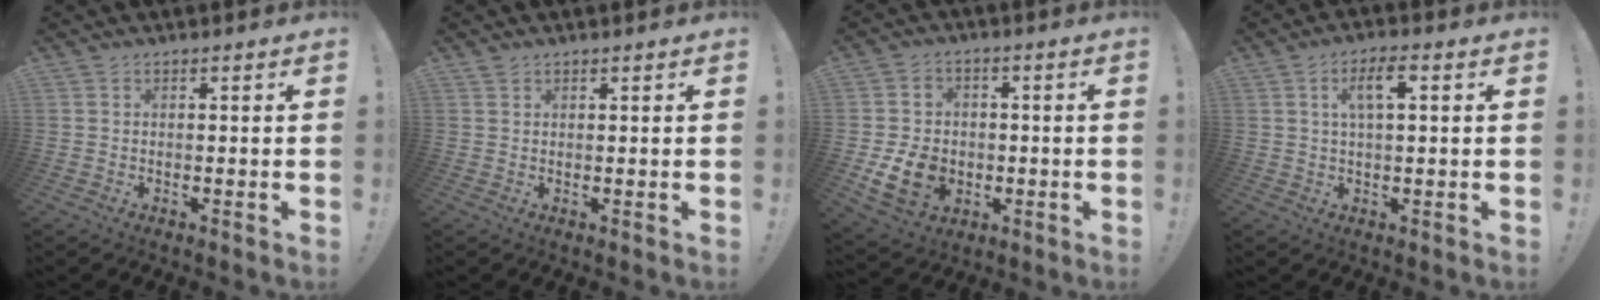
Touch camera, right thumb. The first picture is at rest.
{"total": 0.7, "force": [0.7, 0.3, 0.1], "torque": [-0.001, -0.001, 0.013]}
{"total": 12.4, "force": [-2.7, 10.0, 6.7], "torque": [-0.130, 0.014, -0.042]}
{"total": 5.9, "force": [1.7, 2.1, 5.3], "torque": [-0.091, 0.004, 0.025]}